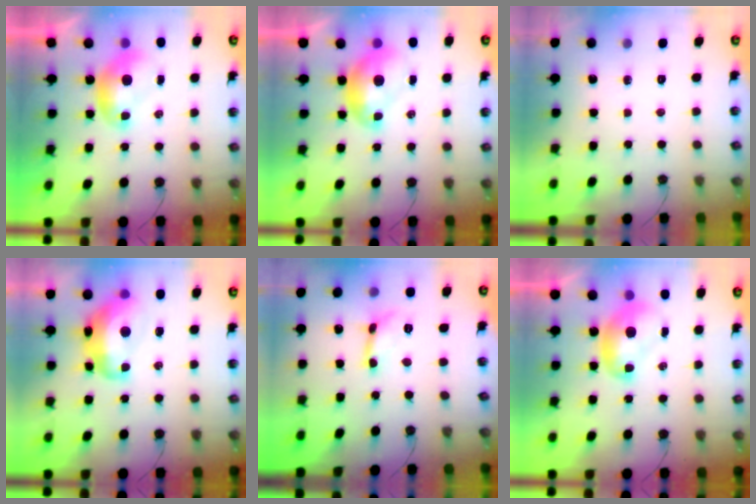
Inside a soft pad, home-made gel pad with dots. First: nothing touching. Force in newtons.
{"total": 1.6, "press": 1.5, "slide": 0.2}
{"total": 0.0}
{"total": 7.1, "press": 7.0, "slide": 1.1}
{"total": 1.2, "press": 1.1, "slide": 0.3}
{"total": 1.9, "press": 1.9, "slide": 0.2}